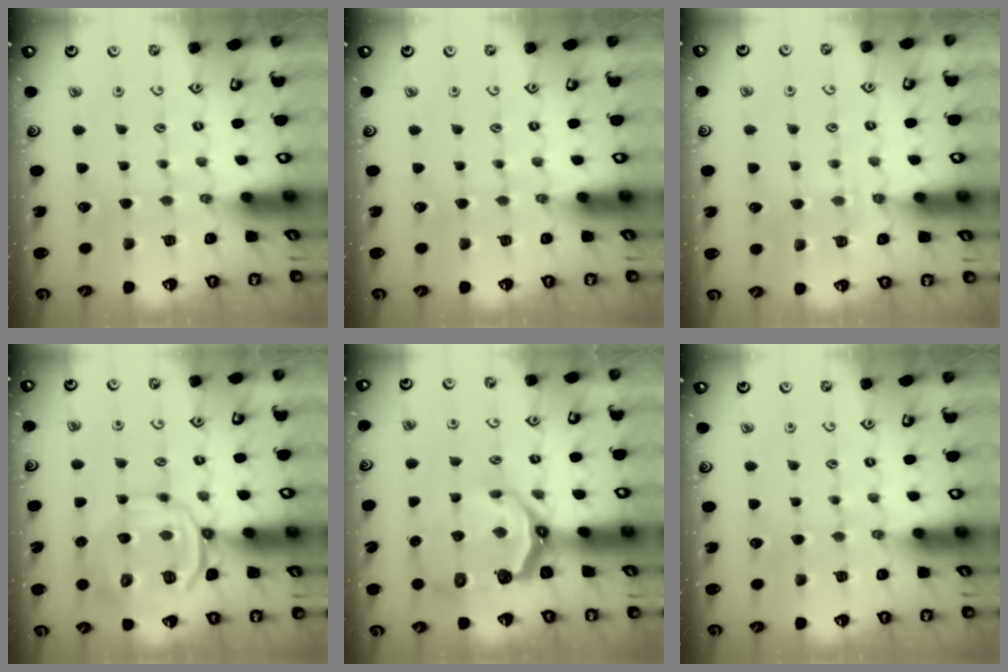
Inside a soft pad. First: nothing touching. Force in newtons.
{"total": 0.0}
{"total": 2.9, "press": 2.8, "slide": 0.6}
{"total": 9.7, "press": 9.5, "slide": 1.8}
{"total": 8.7, "press": 7.1, "slide": 5.0}
{"total": 0.0}